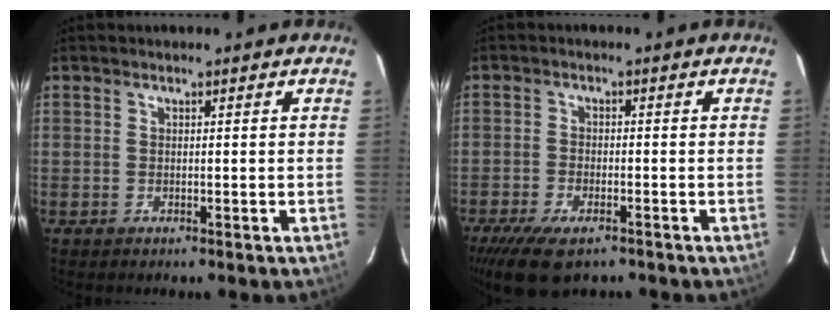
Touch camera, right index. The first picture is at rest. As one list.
[{"total": 8.9, "force": [-6.4, 3.1, 5.3], "torque": [-0.093, -0.014, -0.106]}]